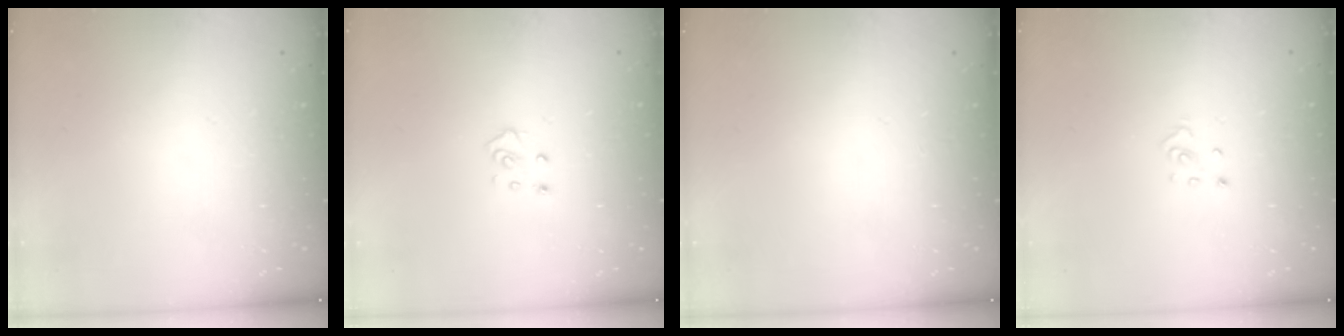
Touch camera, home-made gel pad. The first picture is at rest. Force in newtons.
{"total": 4.7, "press": 4.7, "slide": 0.4}
{"total": 0.0}
{"total": 2.3, "press": 2.3, "slide": 0.2}